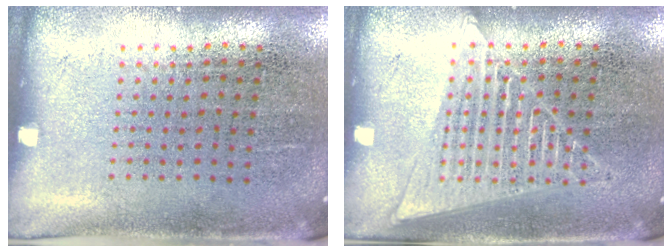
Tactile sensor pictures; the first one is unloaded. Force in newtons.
{"total": 2.6, "press": 2.5, "slide": 0.3}